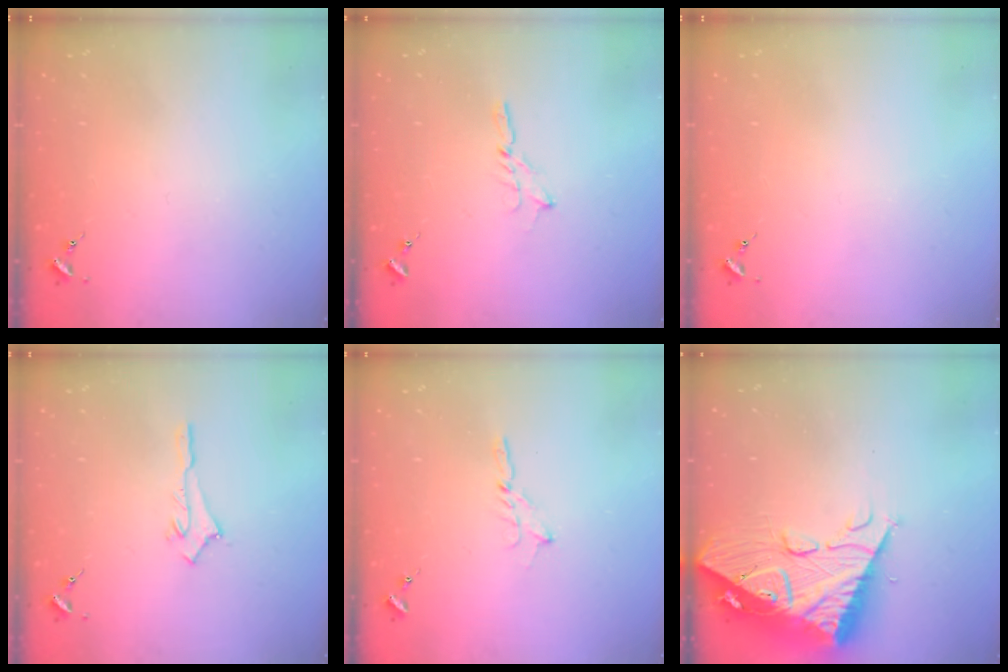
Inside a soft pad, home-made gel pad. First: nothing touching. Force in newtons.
{"total": 3.5, "press": 3.5, "slide": 0.2}
{"total": 0.0}
{"total": 2.7, "press": 2.7, "slide": 0.1}
{"total": 1.8, "press": 1.7, "slide": 0.2}
{"total": 21.1, "press": 21.0, "slide": 2.0}